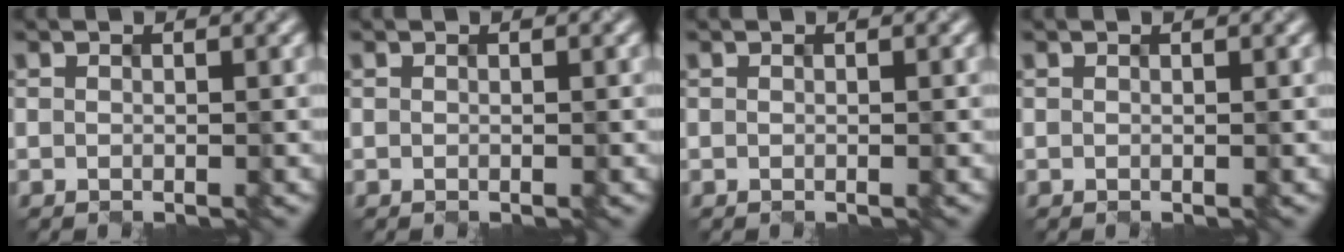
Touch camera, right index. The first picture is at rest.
{"total": 0.0}
{"total": 0.0}
{"total": 0.8, "force": [0.6, 0.4, 0.4], "torque": [0.004, 0.001, -0.005]}